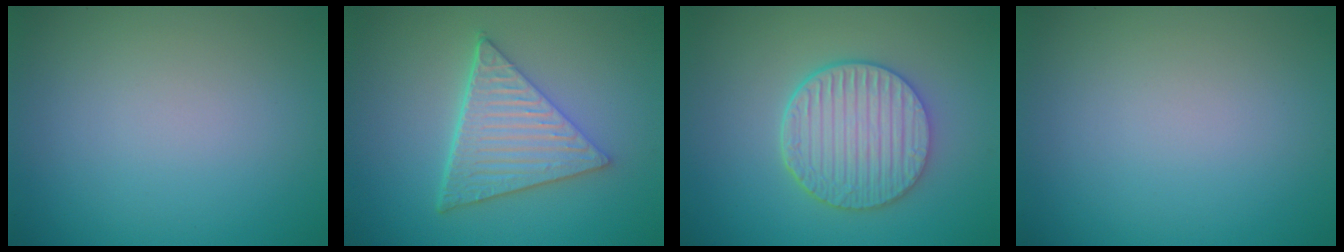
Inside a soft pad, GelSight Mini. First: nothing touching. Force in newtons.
{"total": 5.9, "press": 4.3, "slide": 4.1}
{"total": 6.0, "press": 4.7, "slide": 3.6}
{"total": 0.0}